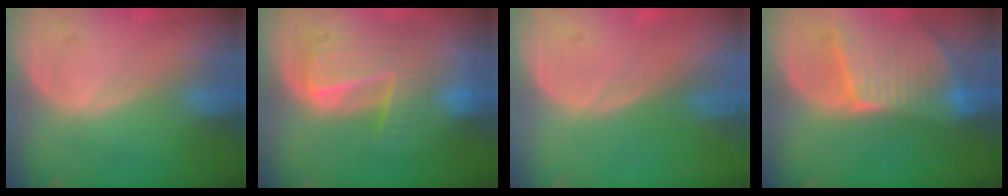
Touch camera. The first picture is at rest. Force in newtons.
{"total": 9.9, "press": 8.5, "slide": 5.1}
{"total": 0.0}
{"total": 9.4, "press": 8.3, "slide": 4.5}